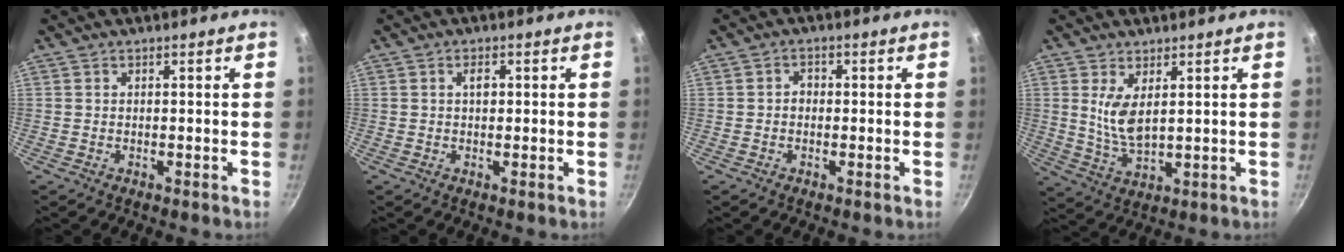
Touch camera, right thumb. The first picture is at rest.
{"total": 2.0, "force": [0.3, 1.2, 1.6], "torque": [-0.021, 0.001, 0.002]}
{"total": 1.9, "force": [-0.2, 1.6, 1.0], "torque": [-0.009, 0.008, -0.007]}
{"total": 6.7, "force": [2.1, 3.0, 5.6], "torque": [-0.103, -0.028, 0.050]}